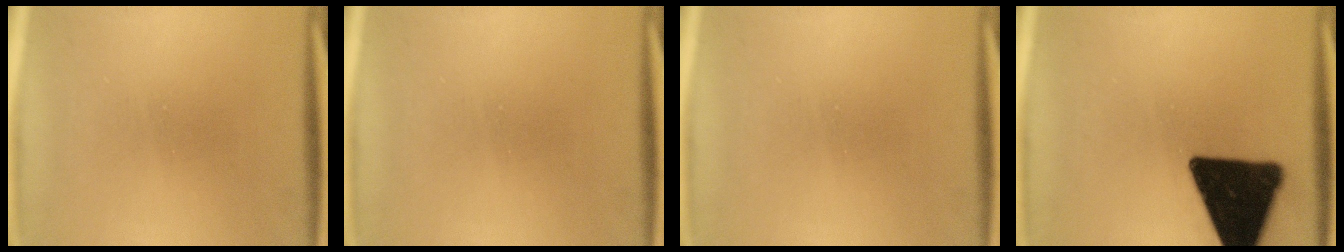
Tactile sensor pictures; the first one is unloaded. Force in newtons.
{"total": 0.0}
{"total": 0.0}
{"total": 18.1}